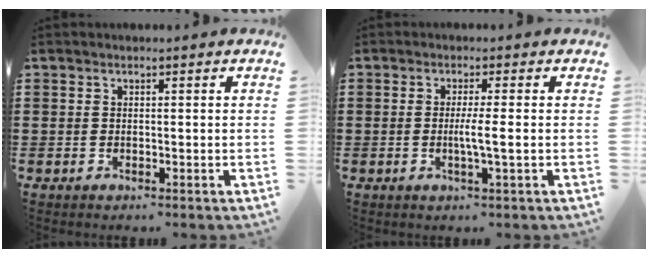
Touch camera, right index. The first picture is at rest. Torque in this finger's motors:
{"motor_torque": [1.29, 0.40, 0.14, 0.06]}